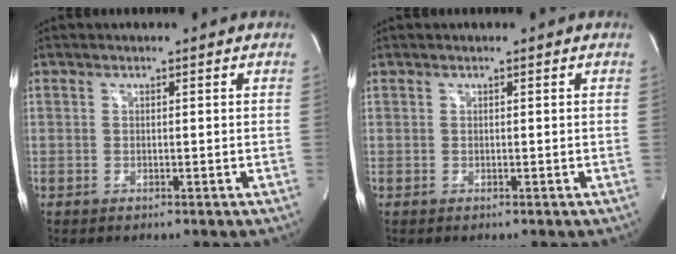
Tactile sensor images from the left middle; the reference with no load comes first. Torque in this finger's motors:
{"motor_torque": [0.34, -0.42, 0.07, 0.01]}